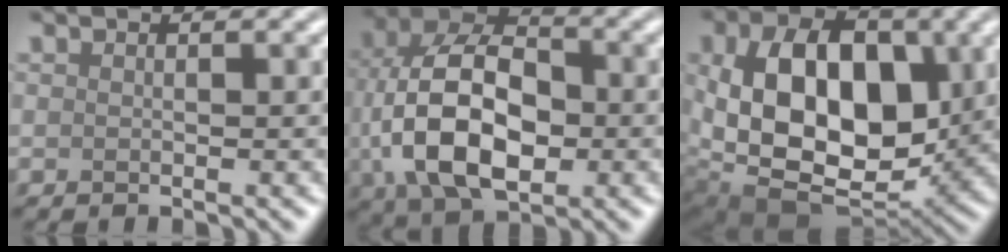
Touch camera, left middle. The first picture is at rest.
{"total": 11.9, "force": [-1.6, 7.4, 9.1], "torque": [-0.188, -0.001, -0.038]}
{"total": 14.1, "force": [1.0, 9.2, 10.7], "torque": [-0.188, -0.007, 0.021]}